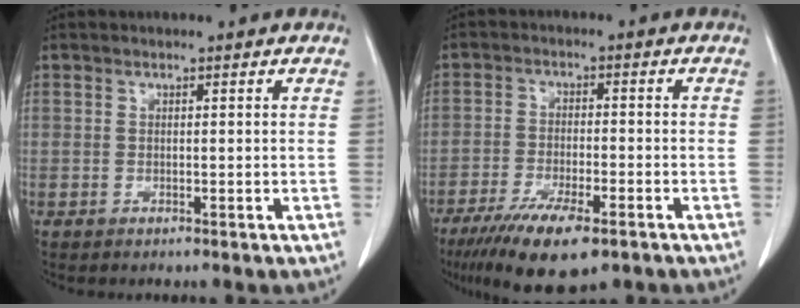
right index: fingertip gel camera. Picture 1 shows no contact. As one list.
[{"total": 11.1, "force": [-7.2, 2.8, 8.0], "torque": [-0.137, -0.020, -0.116]}]